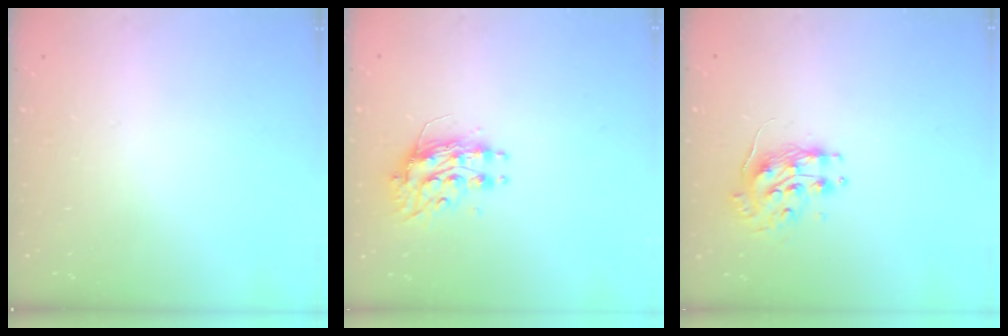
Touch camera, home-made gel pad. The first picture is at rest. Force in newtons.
{"total": 10.2, "press": 10.2, "slide": 0.7}
{"total": 9.7, "press": 9.7, "slide": 0.8}